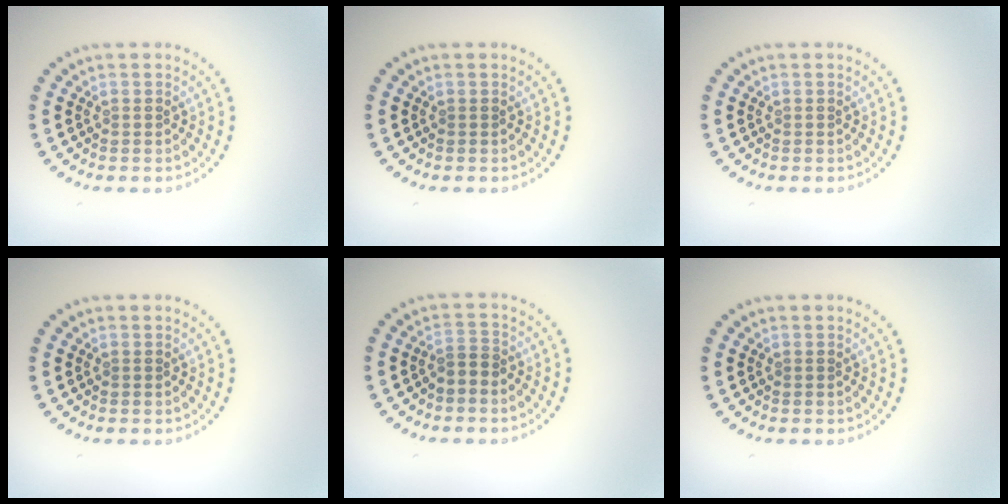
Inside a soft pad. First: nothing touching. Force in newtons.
{"total": 0.0}
{"total": 0.0}
{"total": 0.0}
{"total": 1.7, "press": 1.4, "slide": 0.9}
{"total": 0.0}